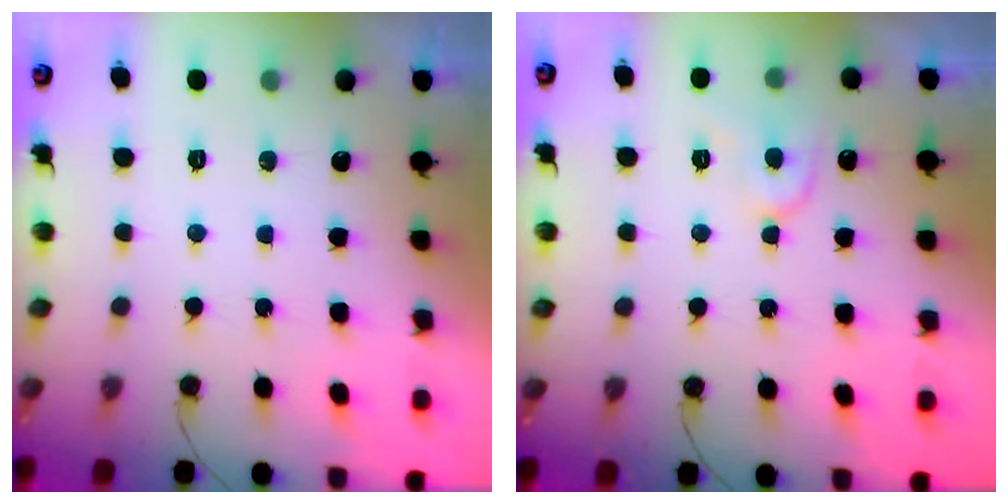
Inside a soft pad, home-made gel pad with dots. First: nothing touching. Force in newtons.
{"total": 7.6, "press": 7.6, "slide": 0.8}